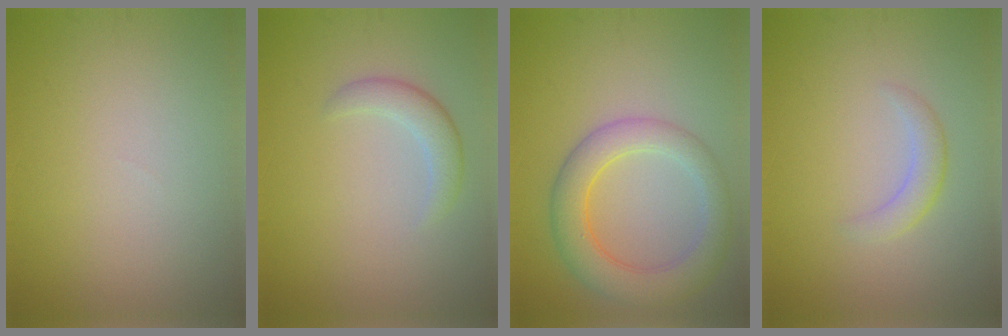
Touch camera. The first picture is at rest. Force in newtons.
{"total": 2.3, "press": 2.3, "slide": 0.2}
{"total": 5.5, "press": 5.5, "slide": 0.2}
{"total": 1.8, "press": 1.8, "slide": 0.2}